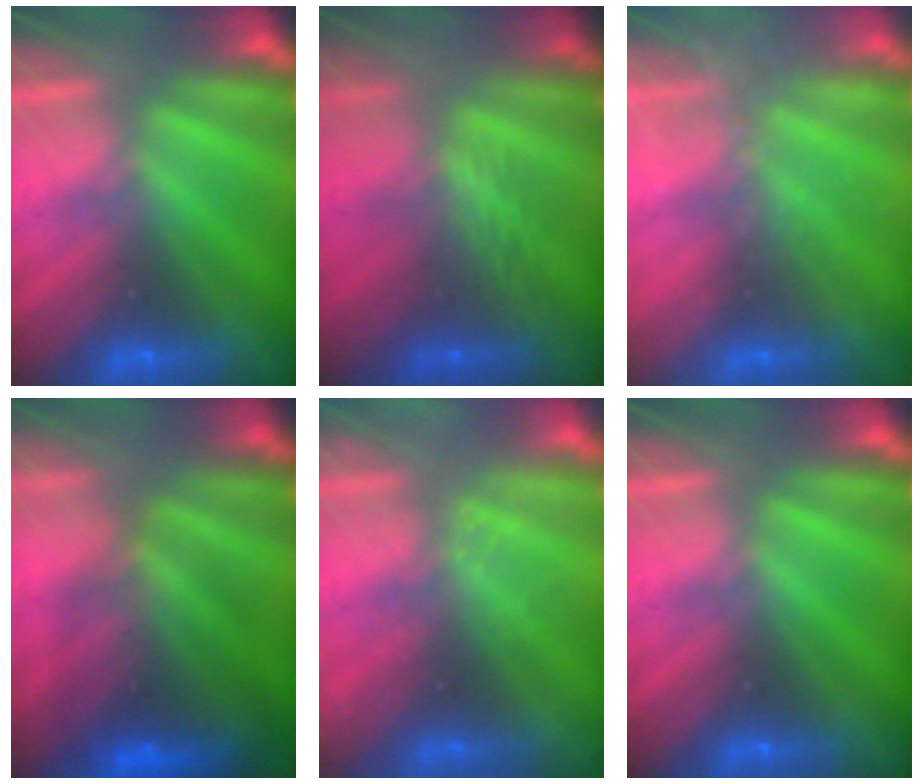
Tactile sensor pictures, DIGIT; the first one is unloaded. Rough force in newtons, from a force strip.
{"total": 2.4}
{"total": 2.0}
{"total": 7.5}
{"total": 2.1}
{"total": 0.0}